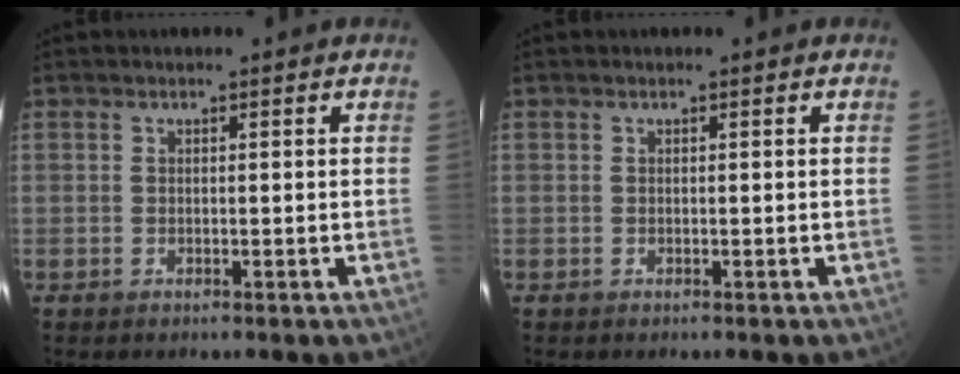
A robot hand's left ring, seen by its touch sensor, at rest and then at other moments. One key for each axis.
{"total": 0.0}